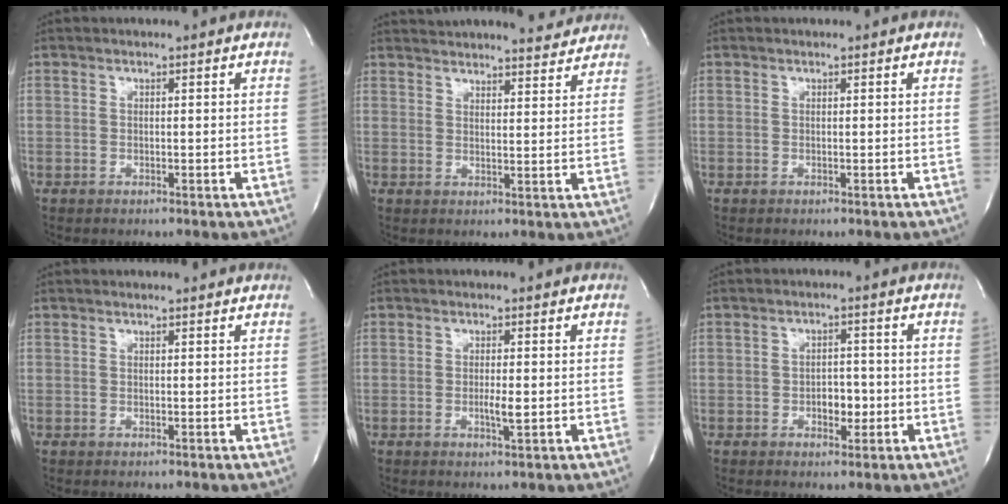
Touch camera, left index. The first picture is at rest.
{"total": 8.8, "force": [8.6, 1.0, 1.6], "torque": [-0.019, -0.005, 0.104]}
{"total": 0.0}
{"total": 0.7, "force": [0.7, 0.0, 0.1], "torque": [-0.009, -0.001, 0.002]}
{"total": 2.3, "force": [-1.0, 0.3, 2.0], "torque": [-0.039, -0.009, -0.015]}
{"total": 3.5, "force": [-1.5, 1.9, 2.5], "torque": [-0.030, 0.000, -0.020]}